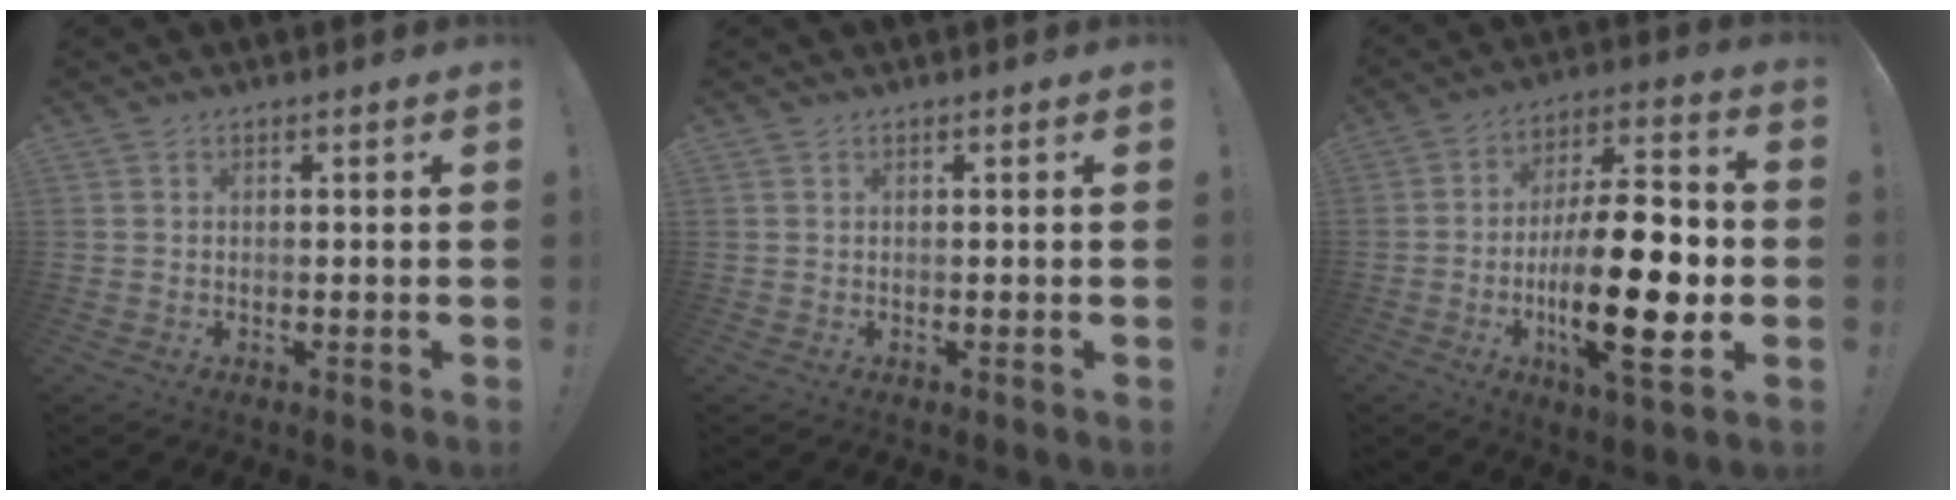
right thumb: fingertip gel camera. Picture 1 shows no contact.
{"total": 0.0}
{"total": 24.4, "force": [-5.1, 8.4, 22.3], "torque": [-0.396, 0.018, -0.081]}